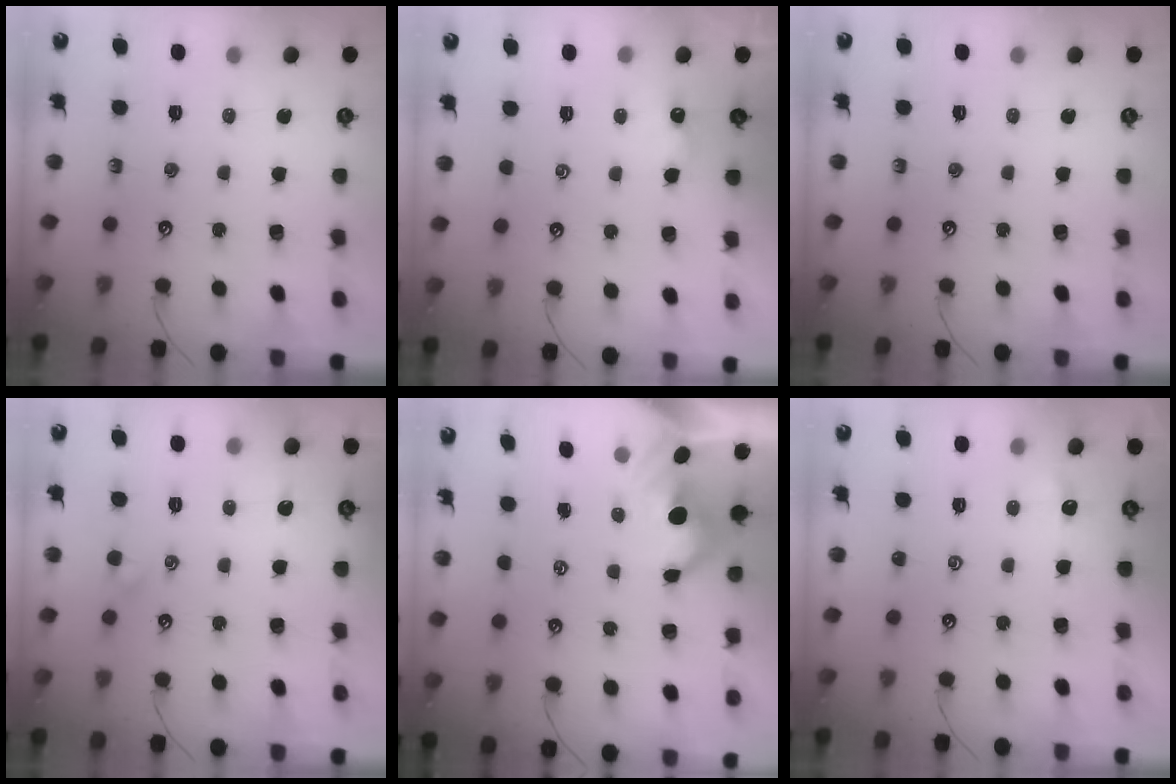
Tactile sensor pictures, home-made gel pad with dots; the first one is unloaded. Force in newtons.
{"total": 0.8, "press": 0.6, "slide": 0.5}
{"total": 0.0}
{"total": 0.8, "press": 0.7, "slide": 0.5}
{"total": 3.1, "press": 2.9, "slide": 1.0}
{"total": 0.5, "press": 0.4, "slide": 0.3}